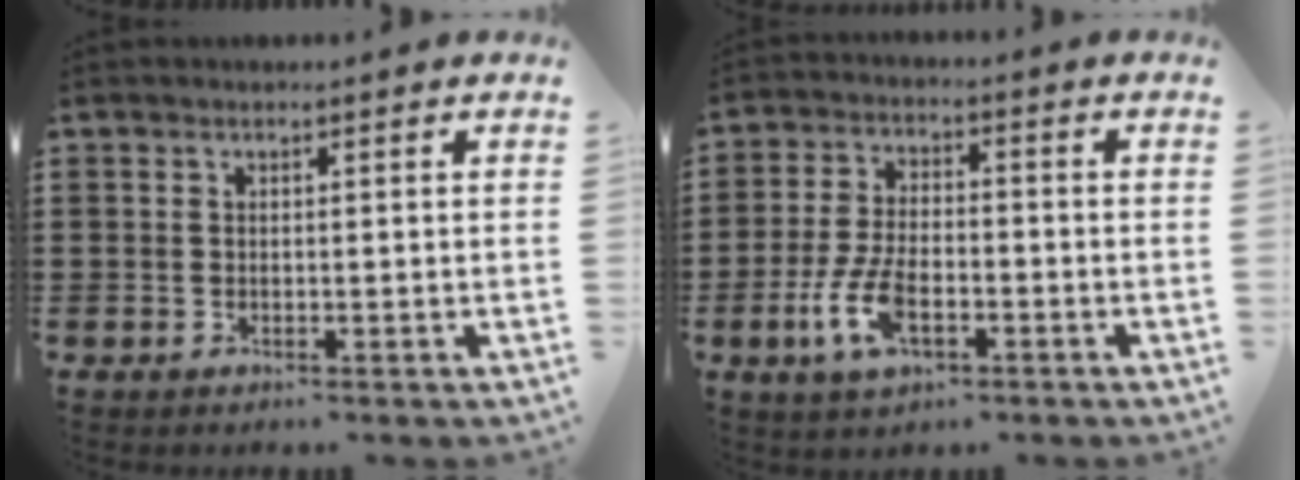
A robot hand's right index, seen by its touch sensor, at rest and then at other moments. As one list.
[{"total": 7.5, "force": [-3.0, 3.4, 5.9], "torque": [-0.145, -0.010, -0.061]}]